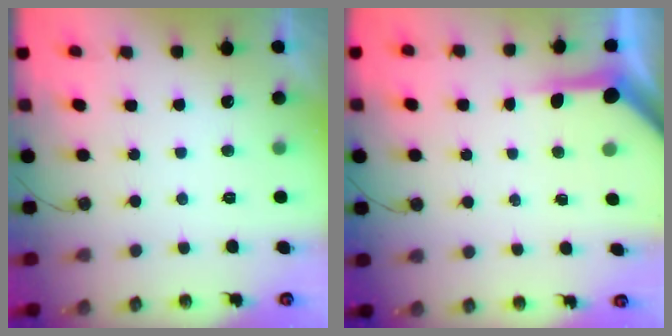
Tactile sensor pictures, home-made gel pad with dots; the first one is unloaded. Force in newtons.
{"total": 4.9, "press": 4.9, "slide": 0.3}